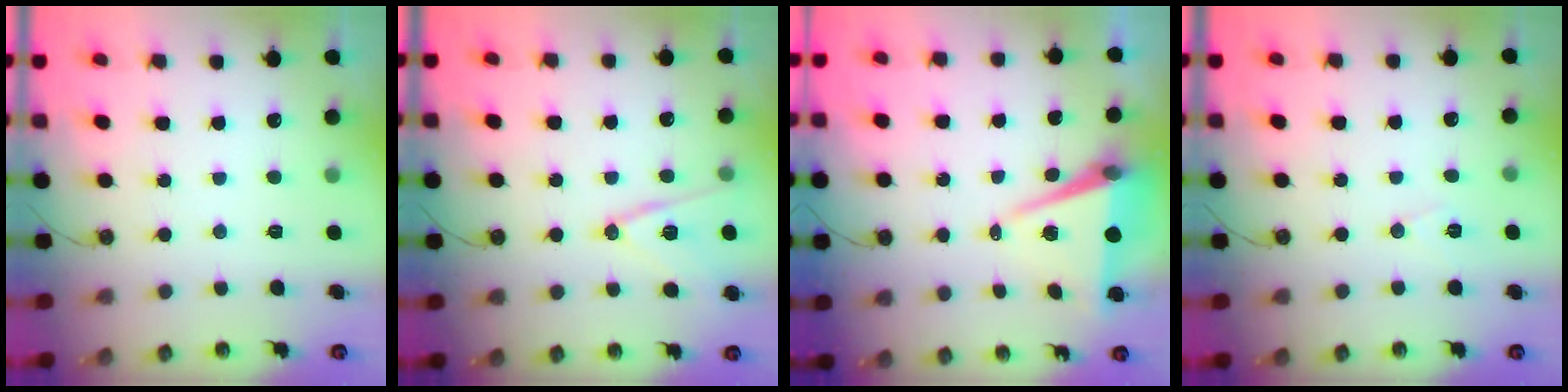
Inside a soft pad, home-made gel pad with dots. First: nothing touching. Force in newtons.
{"total": 11.5, "press": 10.9, "slide": 3.8}
{"total": 7.5, "press": 6.2, "slide": 4.2}
{"total": 7.1, "press": 5.5, "slide": 4.5}